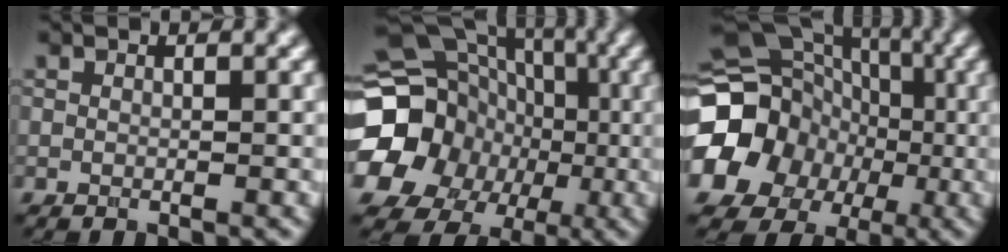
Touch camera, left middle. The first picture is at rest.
{"total": 23.4, "force": [-3.6, 21.4, 8.6], "torque": [-0.164, -0.001, -0.104]}
{"total": 20.7, "force": [-5.1, 18.8, 6.9], "torque": [-0.167, -0.018, -0.120]}